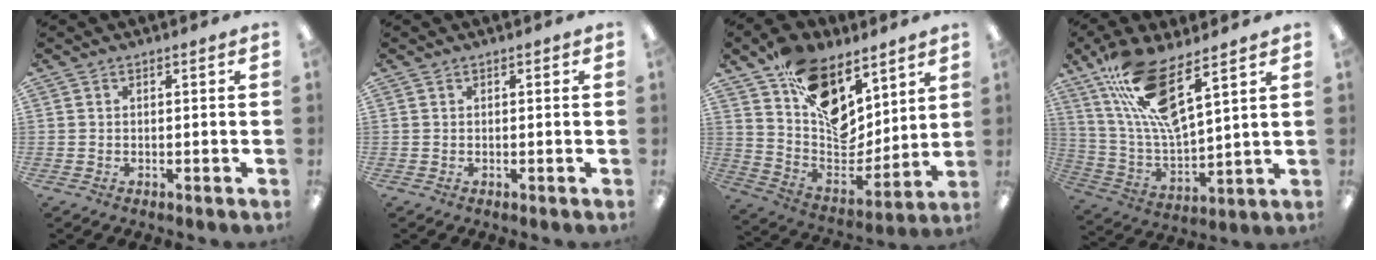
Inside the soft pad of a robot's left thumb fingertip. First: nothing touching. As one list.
[{"total": 0.0}, {"total": 16.2, "force": [9.3, 10.2, 8.6], "torque": [-0.140, -0.067, 0.176]}, {"total": 16.3, "force": [10.6, 4.4, 11.5], "torque": [-0.235, -0.053, 0.183]}]